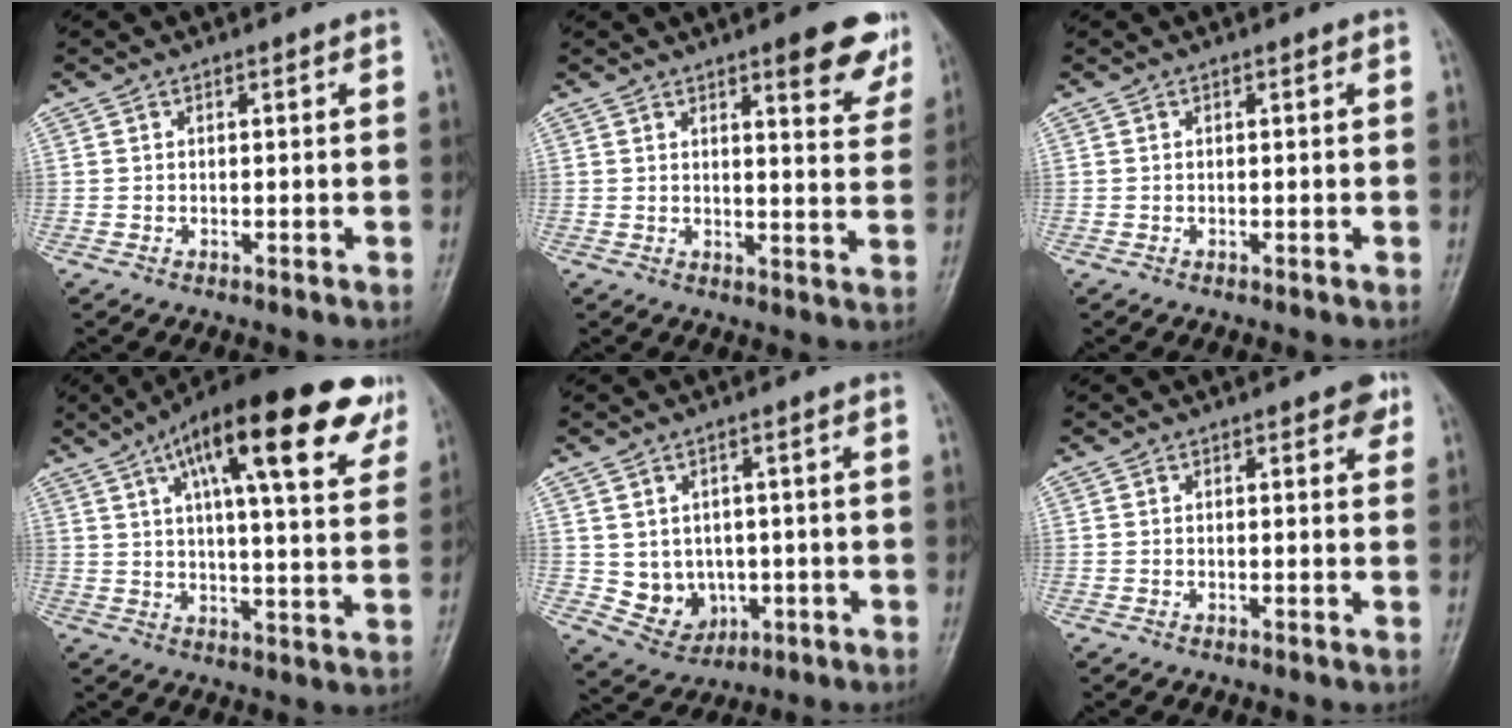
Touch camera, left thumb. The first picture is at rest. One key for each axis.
{"total": 9.8, "fx": 6.2, "fy": 2.8, "fz": 7.0, "tx": -0.056, "ty": -0.033, "tz": 0.072}
{"total": 0.0}
{"total": 23.8, "fx": 12.2, "fy": 6.8, "fz": 19.3, "tx": -0.273, "ty": -0.008, "tz": 0.178}
{"total": 6.7, "fx": -0.3, "fy": 5.9, "fz": 3.2, "tx": -0.023, "ty": -0.001, "tz": 0.015}
{"total": 2.7, "fx": 1.5, "fy": 1.2, "fz": 2.0, "tx": -0.013, "ty": -0.003, "tz": 0.014}